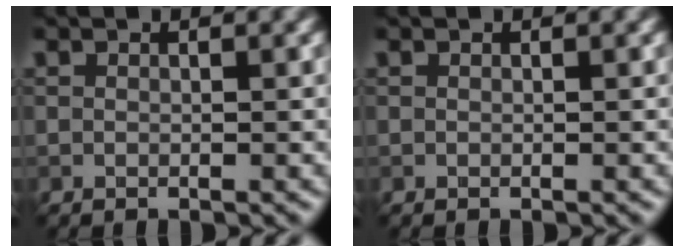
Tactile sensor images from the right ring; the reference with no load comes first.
{"total": 0.0}